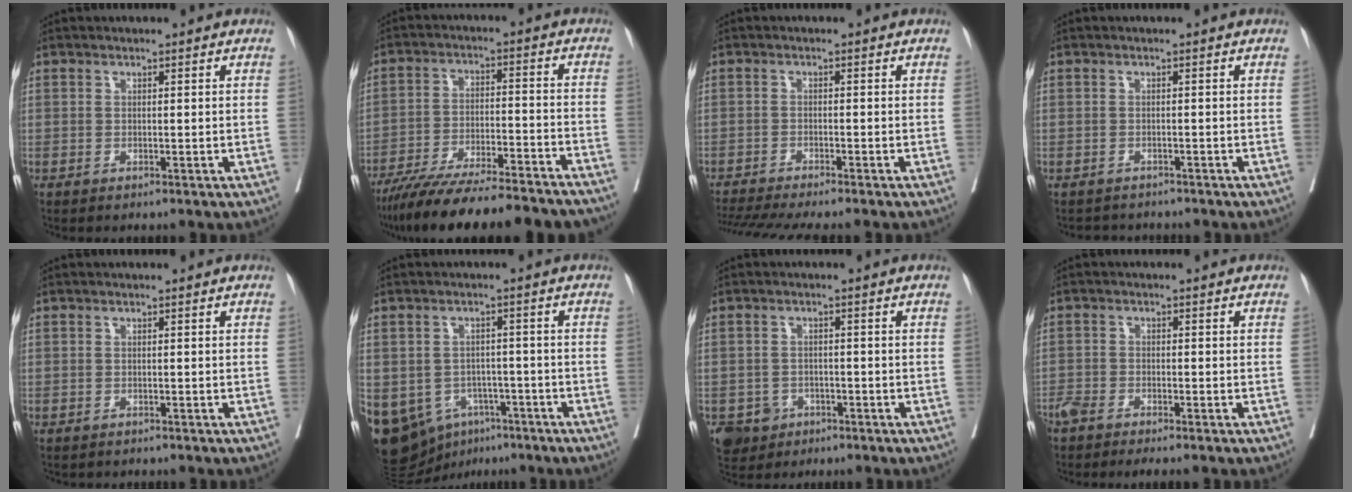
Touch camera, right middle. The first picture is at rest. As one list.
[{"total": 20.9, "force": [-18.5, 1.9, 9.5], "torque": [-0.133, -0.019, -0.278]}, {"total": 9.5, "force": [-8.4, -0.4, 4.4], "torque": [-0.055, -0.010, -0.132]}, {"total": 2.6, "force": [-2.3, 1.1, -0.4], "torque": [0.006, -0.001, -0.038]}, {"total": 0.8, "force": [-0.7, 0.3, 0.1], "torque": [-0.007, 0.000, -0.013]}, {"total": 18.5, "force": [-8.9, 13.9, 8.3], "torque": [-0.220, 0.002, -0.115]}, {"total": 4.1, "force": [-2.1, 3.4, 0.6], "torque": [-0.006, 0.008, -0.033]}, {"total": 4.6, "force": [-4.0, 0.7, 2.3], "torque": [-0.034, -0.006, -0.069]}]